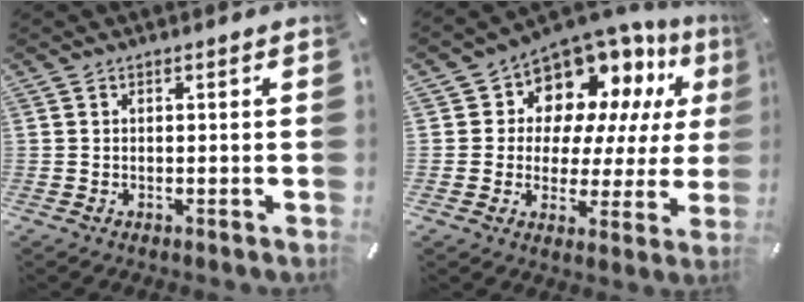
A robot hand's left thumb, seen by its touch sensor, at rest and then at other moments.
{"total": 12.1, "force": [9.1, 7.5, 2.9], "torque": [-0.059, -0.084, 0.168]}